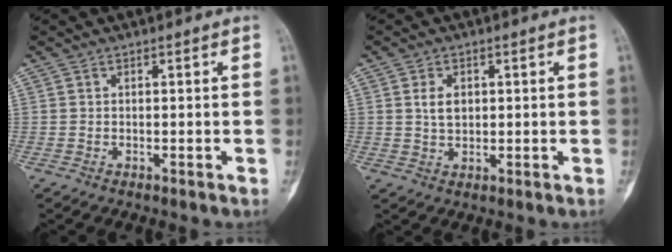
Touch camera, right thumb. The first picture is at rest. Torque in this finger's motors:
{"motor_torque": [0.48, -0.02, 0.13, -0.21, 0.17]}